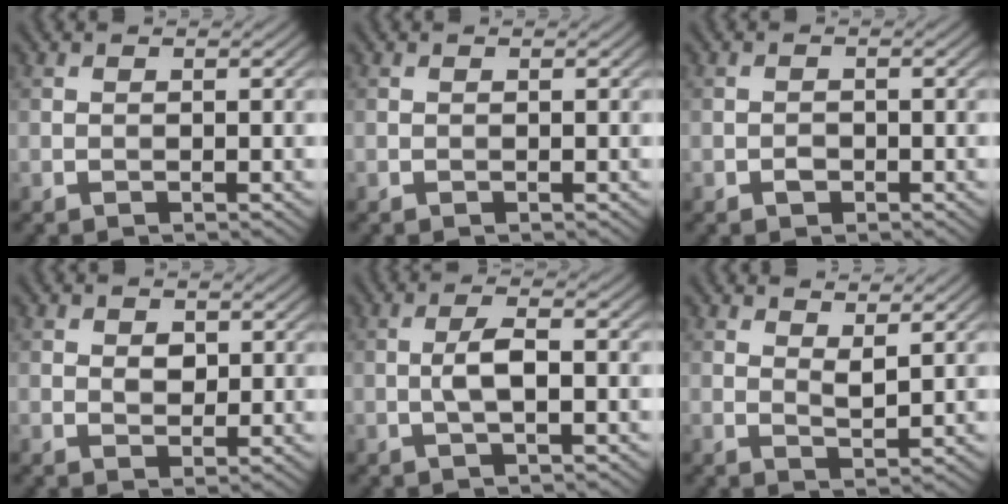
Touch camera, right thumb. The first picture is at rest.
{"total": 0.0}
{"total": 1.1, "force": [-0.6, 0.8, 0.6], "torque": [-0.009, -0.001, -0.012]}
{"total": 2.1, "force": [0.8, 1.5, 1.3], "torque": [-0.027, -0.004, 0.012]}
{"total": 3.3, "force": [-0.4, 0.8, 3.1], "torque": [-0.065, 0.007, -0.011]}
{"total": 2.6, "force": [1.9, 0.7, 1.7], "torque": [-0.033, -0.007, 0.037]}